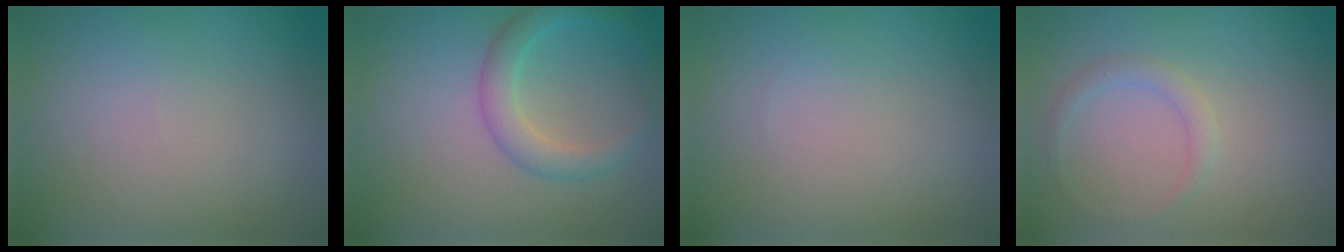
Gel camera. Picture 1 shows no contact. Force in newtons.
{"total": 3.2, "press": 3.2, "slide": 0.2}
{"total": 0.0}
{"total": 1.4, "press": 1.4, "slide": 0.1}